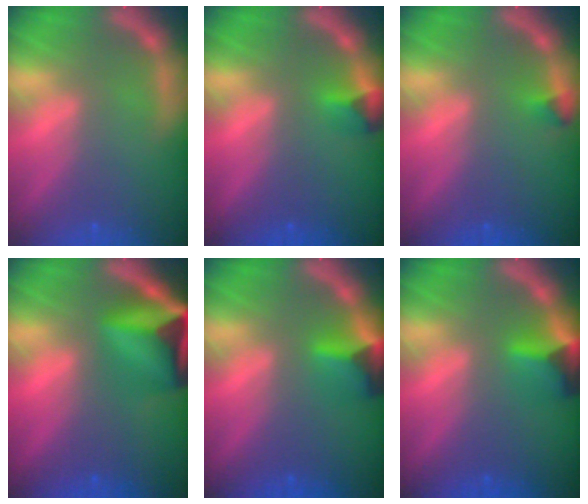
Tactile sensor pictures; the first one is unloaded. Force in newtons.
{"total": 1.9}
{"total": 0.9}
{"total": 10.0}
{"total": 3.9}
{"total": 3.9}